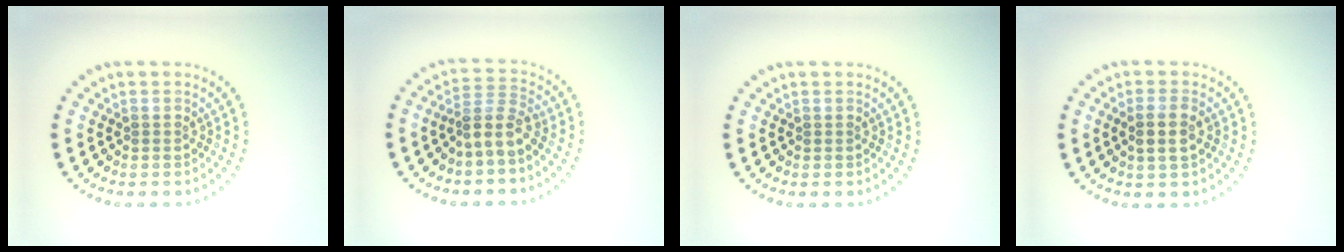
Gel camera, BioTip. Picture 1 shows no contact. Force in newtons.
{"total": 2.8, "press": 2.1, "slide": 1.9}
{"total": 0.0}
{"total": 2.5, "press": 2.3, "slide": 1.0}